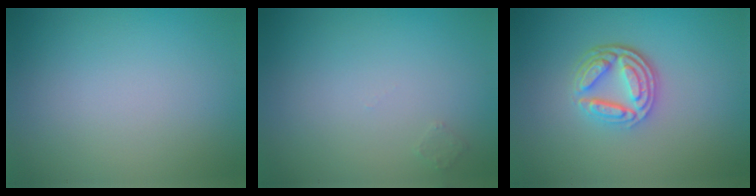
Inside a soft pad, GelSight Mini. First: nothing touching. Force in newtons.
{"total": 0.7, "press": 0.7, "slide": 0.0}
{"total": 4.6, "press": 3.5, "slide": 3.1}